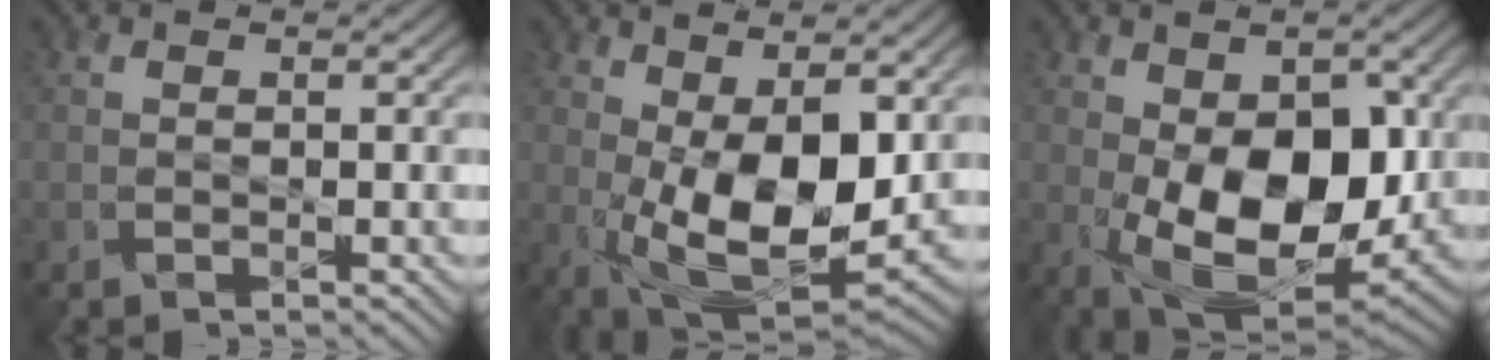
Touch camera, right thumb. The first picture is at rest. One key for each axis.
{"total": 13.1, "fx": 0.5, "fy": 6.1, "fz": 11.6, "tx": -0.218, "ty": -0.014, "tz": 0.016}
{"total": 14.7, "fx": -1.1, "fy": 8.5, "fz": 12.0, "tx": -0.200, "ty": -0.023, "tz": -0.009}